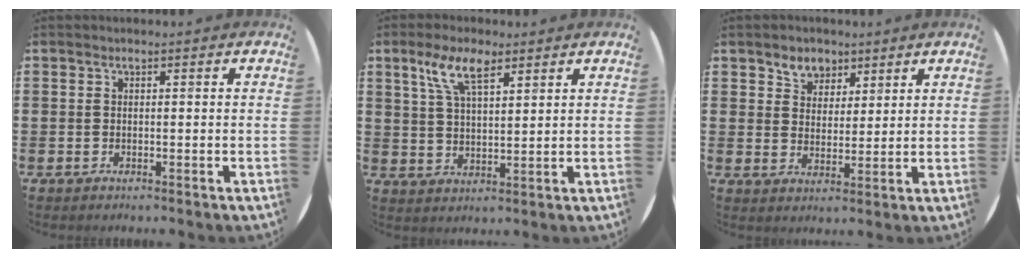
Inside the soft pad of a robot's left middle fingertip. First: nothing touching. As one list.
[{"total": 6.6, "force": [4.3, 2.3, 4.4], "torque": [-0.091, 0.002, 0.075]}, {"total": 3.9, "force": [3.1, 2.4, 0.0], "torque": [-0.012, 0.001, 0.058]}]